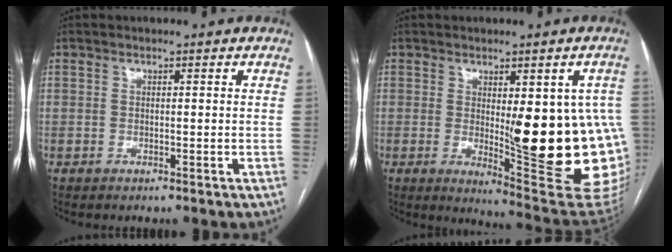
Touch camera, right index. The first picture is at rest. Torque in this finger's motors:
{"motor_torque": [1.95, 0.02, 0.57, 0.21]}